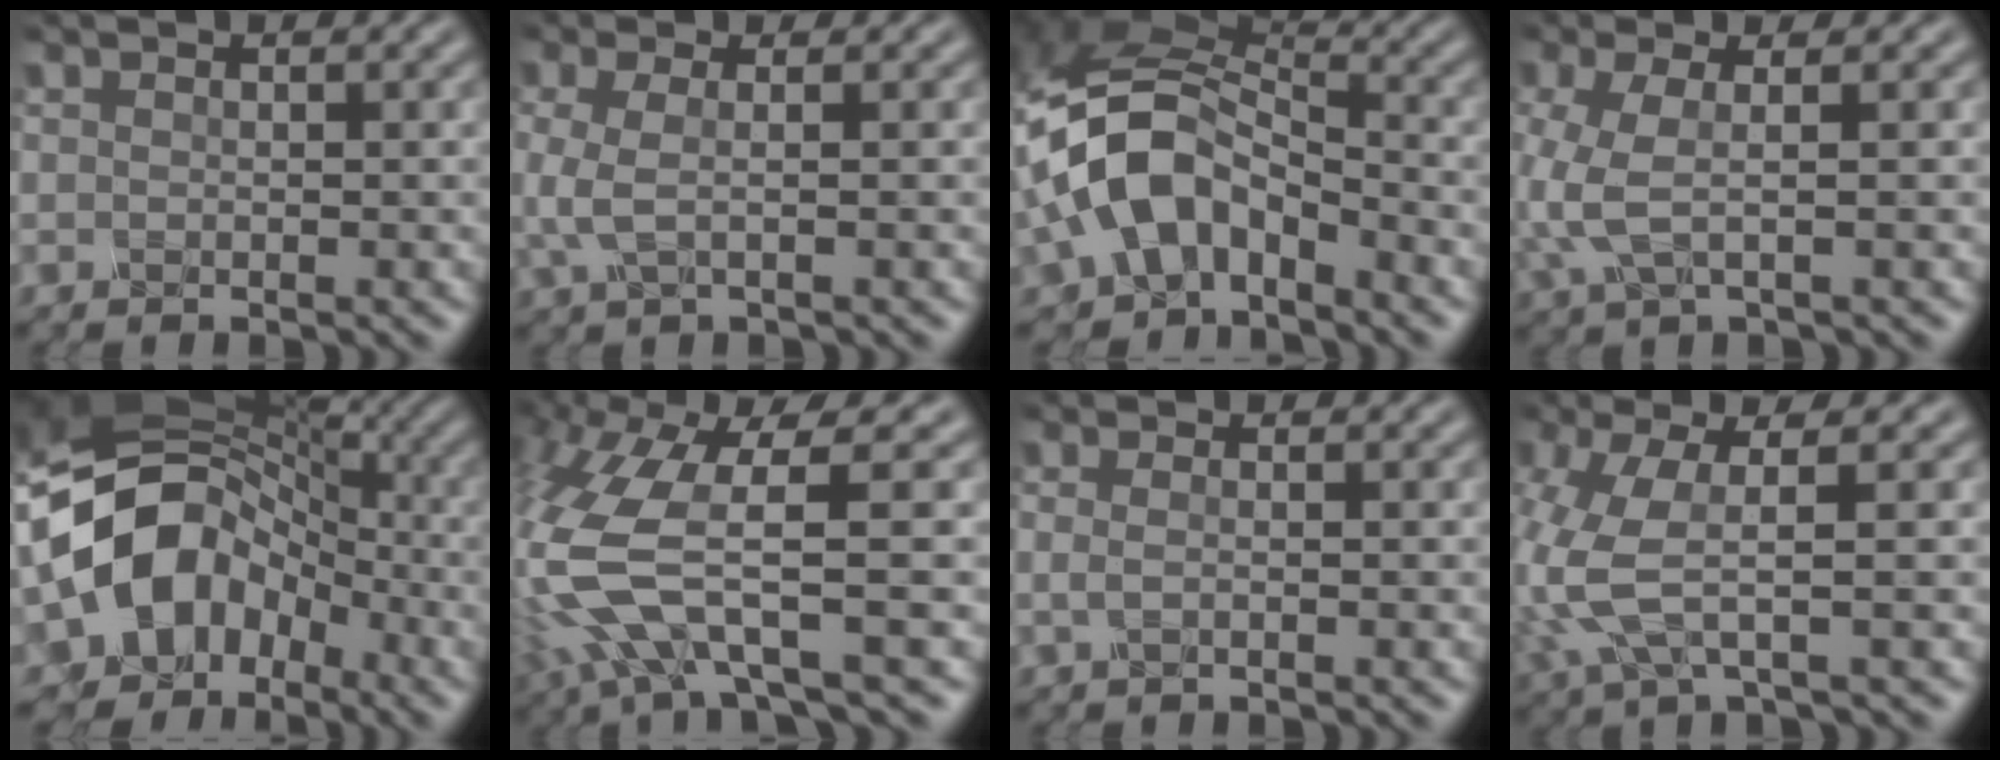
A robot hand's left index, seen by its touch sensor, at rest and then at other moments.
{"total": 2.8, "force": [-0.3, 0.9, 2.6], "torque": [-0.066, 0.001, -0.009]}
{"total": 8.4, "force": [-3.2, 5.4, 5.7], "torque": [-0.114, 0.008, -0.075]}
{"total": 4.0, "force": [-0.5, 1.3, 3.7], "torque": [-0.103, -0.001, -0.014]}
{"total": 10.6, "force": [-3.7, 8.4, 5.2], "torque": [-0.087, 0.012, -0.091]}
{"total": 10.2, "force": [-1.8, 2.9, 9.6], "torque": [-0.226, -0.008, -0.040]}
{"total": 1.4, "force": [-0.3, 0.6, 1.2], "torque": [-0.031, 0.002, -0.013]}
{"total": 6.2, "force": [-0.6, 1.8, 5.9], "torque": [-0.170, -0.006, -0.012]}